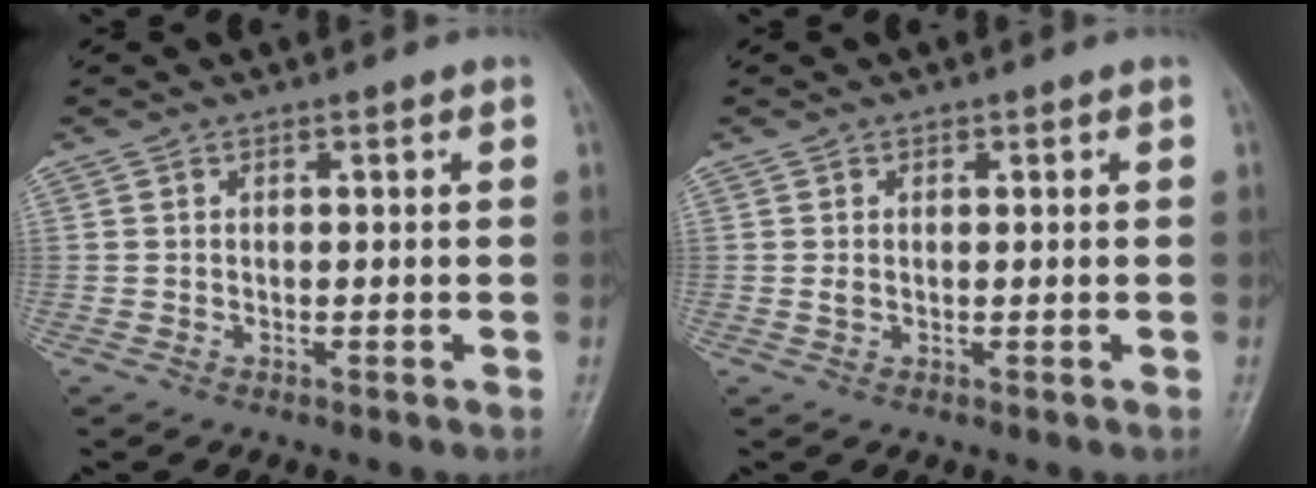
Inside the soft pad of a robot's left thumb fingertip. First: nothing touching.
{"total": 1.1, "force": [0.2, 0.9, 0.7], "torque": [-0.011, 0.000, 0.005]}